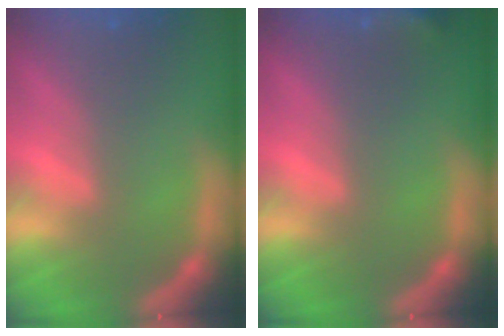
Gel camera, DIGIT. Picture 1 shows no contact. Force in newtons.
{"total": 3.9}